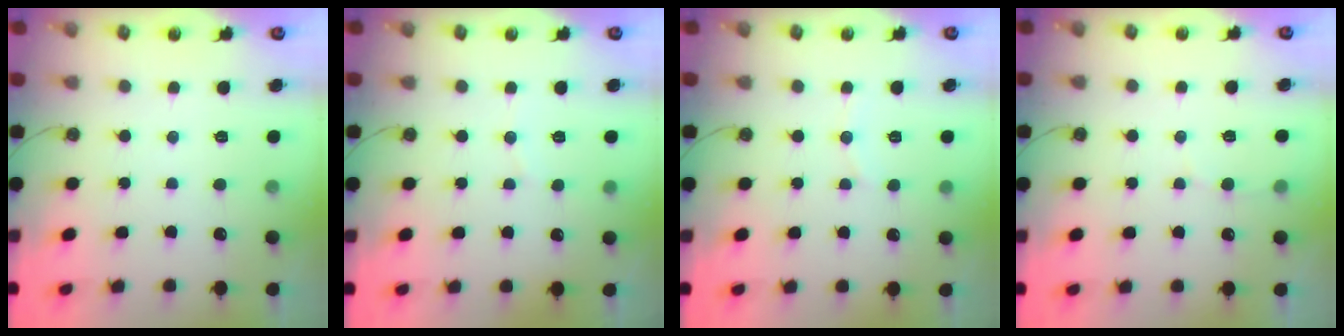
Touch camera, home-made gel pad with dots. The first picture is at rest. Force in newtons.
{"total": 3.0, "press": 3.0, "slide": 0.4}
{"total": 4.8, "press": 4.8, "slide": 0.5}
{"total": 3.7, "press": 3.7, "slide": 0.3}